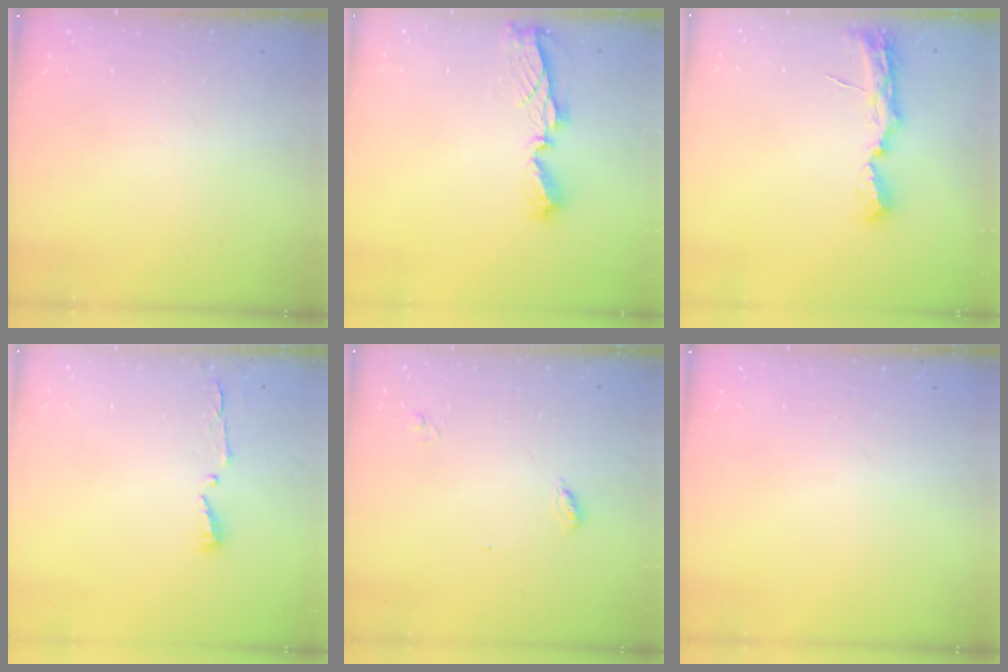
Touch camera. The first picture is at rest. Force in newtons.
{"total": 6.9, "press": 6.9, "slide": 0.6}
{"total": 7.7, "press": 7.7, "slide": 0.8}
{"total": 3.7, "press": 3.7, "slide": 0.5}
{"total": 3.6, "press": 3.6, "slide": 0.3}
{"total": 0.0}